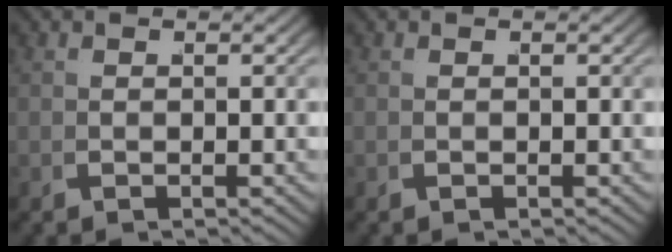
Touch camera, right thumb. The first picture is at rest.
{"total": 0.0}